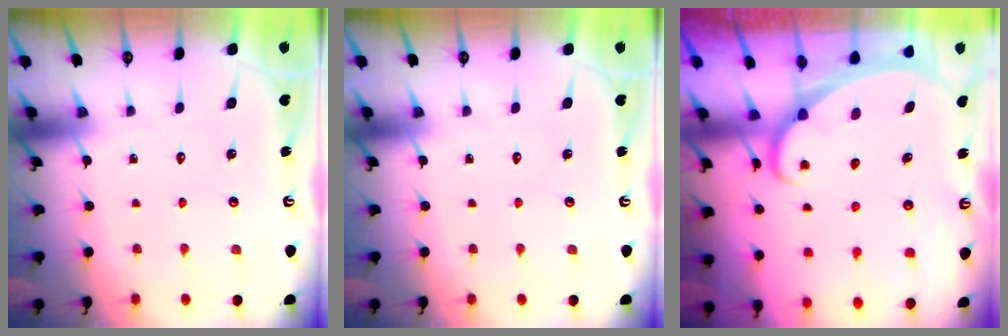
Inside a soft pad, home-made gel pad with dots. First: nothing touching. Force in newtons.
{"total": 0.0}
{"total": 2.2, "press": 2.2, "slide": 0.2}